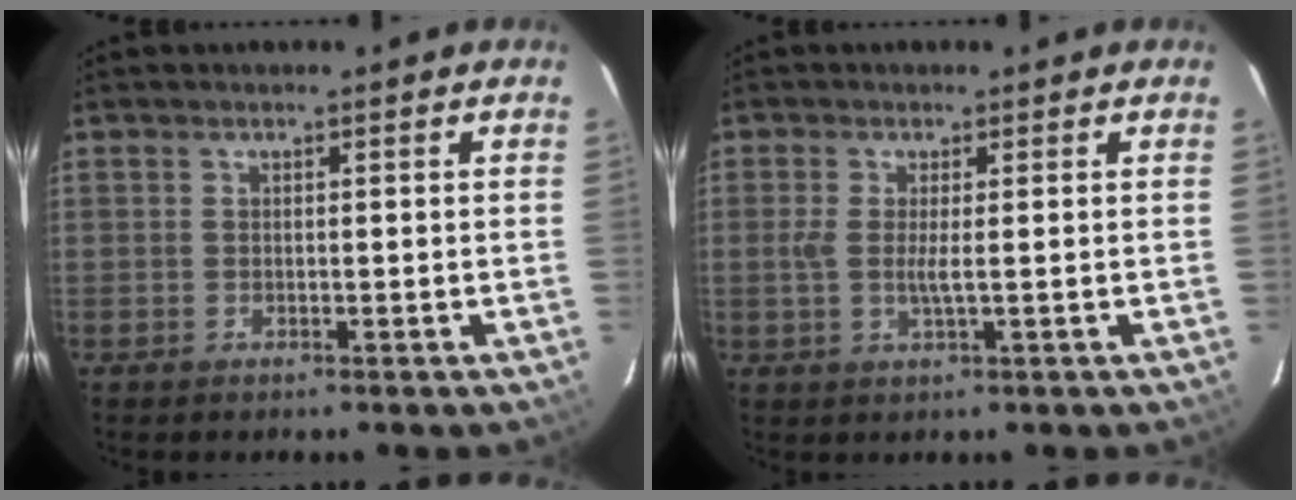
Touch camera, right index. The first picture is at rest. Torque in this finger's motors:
{"motor_torque": [-0.65, 0.19, -0.13, 0.02]}